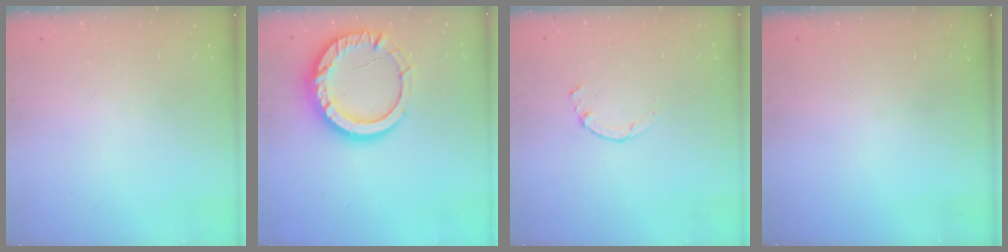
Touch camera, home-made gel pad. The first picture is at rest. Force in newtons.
{"total": 16.2, "press": 16.0, "slide": 2.1}
{"total": 0.9, "press": 0.9, "slide": 0.3}
{"total": 0.0}